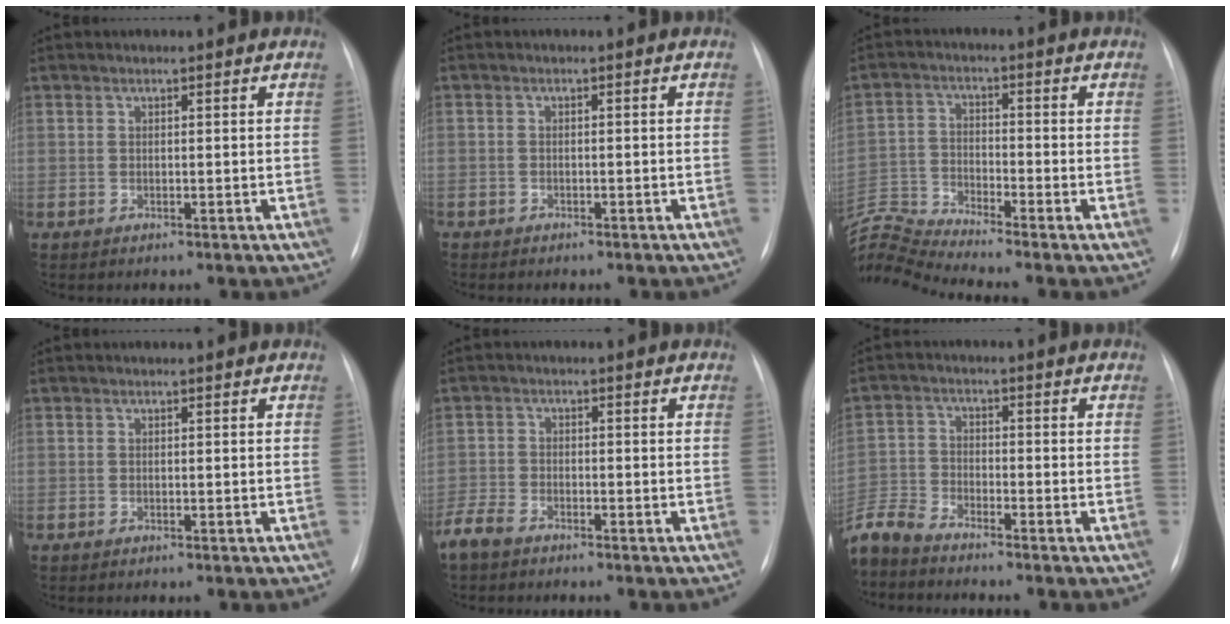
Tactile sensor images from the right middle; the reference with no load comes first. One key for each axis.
{"total": 1.6, "fx": -1.3, "fy": 0.8, "fz": 0.5, "tx": -0.012, "ty": 0.000, "tz": -0.014}
{"total": 9.9, "fx": -9.5, "fy": -2.7, "fz": 1.4, "tx": -0.044, "ty": 0.002, "tz": -0.186}
{"total": 0.0}
{"total": 3.6, "fx": -3.0, "fy": 1.3, "fz": 1.6, "tx": -0.037, "ty": -0.004, "tz": -0.059}
{"total": 7.1, "fx": -6.8, "fy": 1.1, "fz": 1.8, "tx": -0.045, "ty": -0.007, "tz": -0.139}